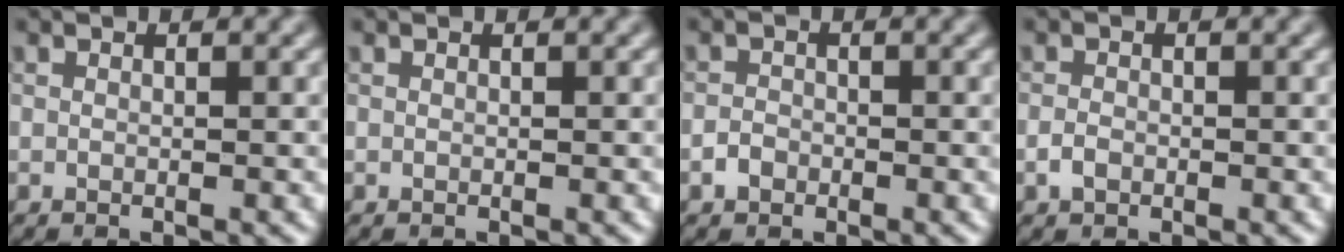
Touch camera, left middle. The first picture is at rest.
{"total": 0.0}
{"total": 1.1, "force": [-0.6, 0.8, 0.3], "torque": [-0.001, 0.004, -0.013]}
{"total": 1.0, "force": [-0.5, 0.6, 0.6], "torque": [-0.011, 0.002, -0.012]}